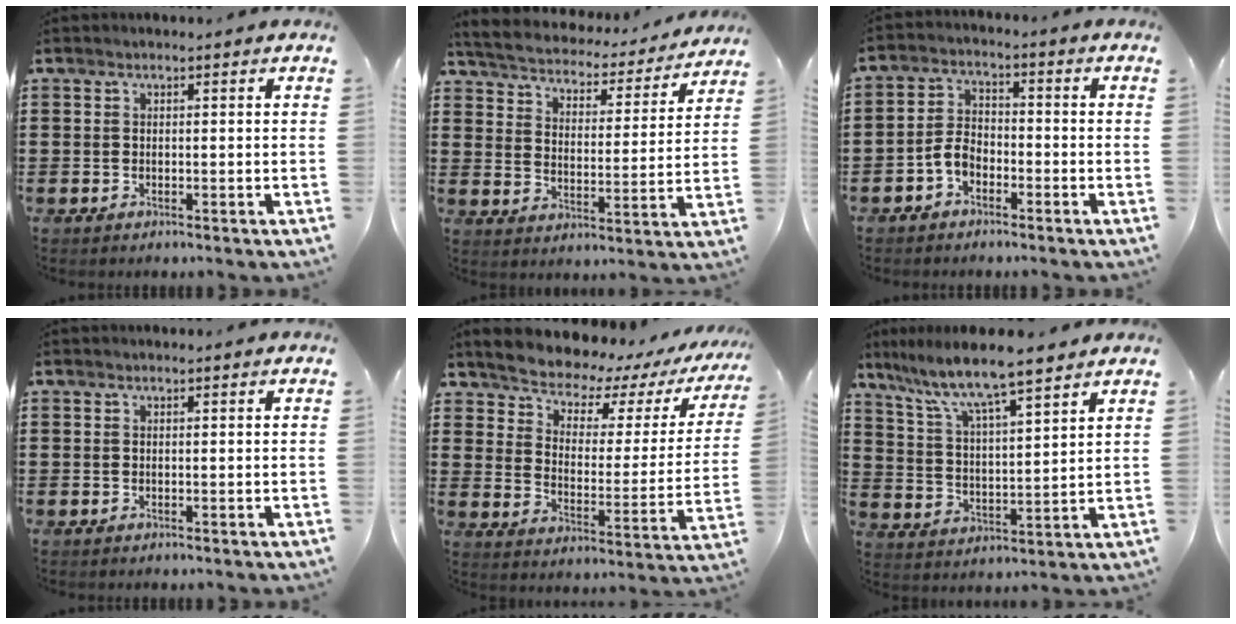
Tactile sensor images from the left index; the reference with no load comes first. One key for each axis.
{"total": 3.7, "fx": 3.7, "fy": 0.2, "fz": 0.4, "tx": -0.034, "ty": -0.032, "tz": 0.055}
{"total": 3.9, "fx": -2.3, "fy": 2.2, "fz": 2.2, "tx": -0.064, "ty": 0.004, "tz": -0.053}
{"total": 0.0}
{"total": 4.4, "fx": 4.3, "fy": 1.0, "fz": 0.8, "tx": -0.046, "ty": -0.045, "tz": 0.066}
{"total": 7.7, "fx": 6.6, "fy": 0.4, "fz": 4.0, "tx": -0.105, "ty": -0.039, "tz": 0.109}